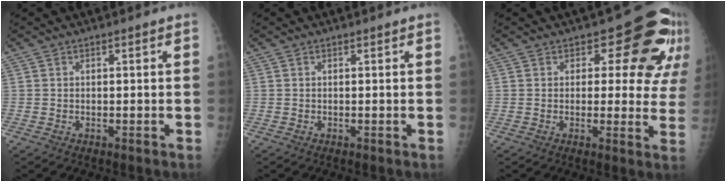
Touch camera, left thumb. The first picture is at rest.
{"total": 0.0}
{"total": 12.3, "force": [6.6, 7.1, 7.6], "torque": [-0.037, -0.030, 0.059]}